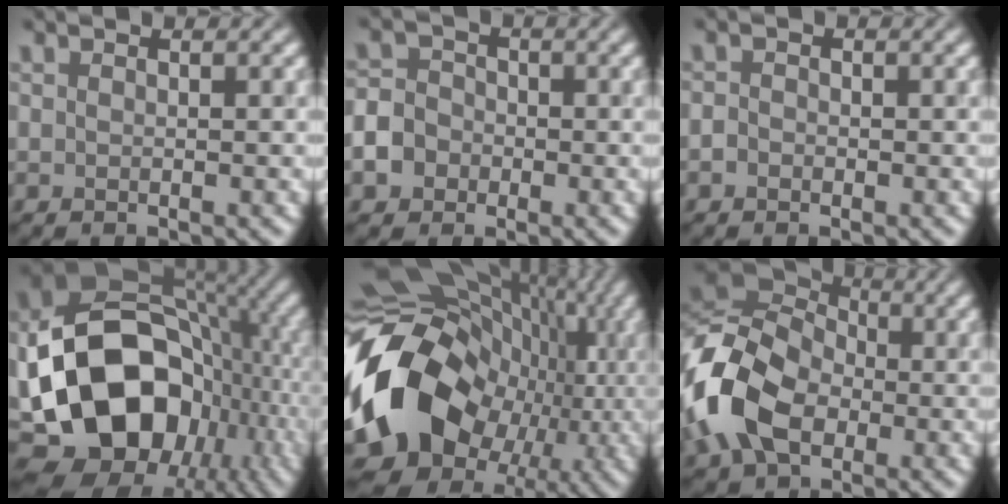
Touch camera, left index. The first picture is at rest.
{"total": 4.9, "force": [-2.2, 4.1, 1.6], "torque": [-0.020, -0.008, -0.051]}
{"total": 0.8, "force": [-0.4, 0.6, 0.3], "torque": [-0.007, -0.002, -0.011]}
{"total": 18.6, "force": [-3.9, 13.5, 12.2], "torque": [-0.222, -0.004, -0.059]}
{"total": 19.4, "force": [-2.6, 15.2, 11.8], "torque": [-0.240, -0.026, -0.033]}
{"total": 11.8, "force": [-2.6, 8.5, 7.7], "torque": [-0.190, -0.007, -0.065]}